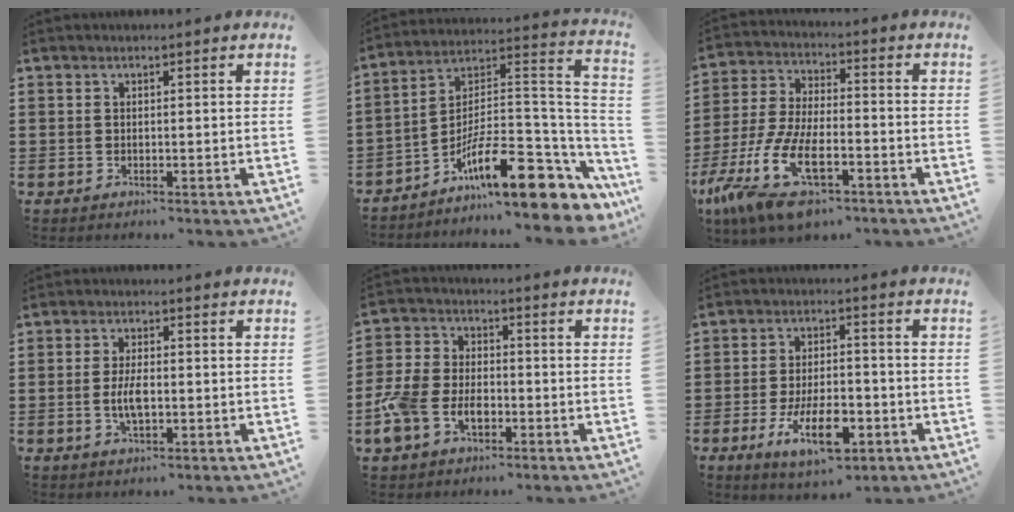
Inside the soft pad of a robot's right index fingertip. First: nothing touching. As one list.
[{"total": 14.1, "force": [-8.7, 4.0, 10.3], "torque": [-0.167, 0.004, -0.154]}, {"total": 13.7, "force": [-8.1, 5.2, 9.7], "torque": [-0.228, 0.006, -0.153]}, {"total": 4.2, "force": [-0.6, 1.6, 3.8], "torque": [-0.083, -0.001, -0.016]}, {"total": 6.7, "force": [-2.8, 4.4, 4.2], "torque": [-0.117, 0.002, -0.062]}, {"total": 9.8, "force": [-4.2, 4.0, 7.9], "torque": [-0.141, -0.009, -0.076]}]